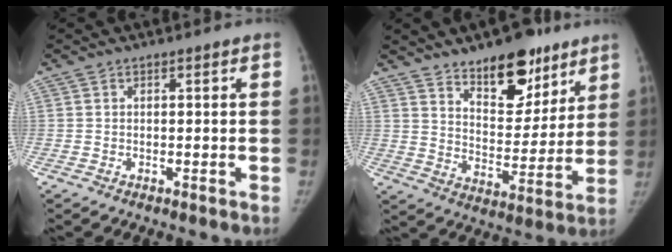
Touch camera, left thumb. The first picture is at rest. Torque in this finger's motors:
{"motor_torque": [0.60, -0.02, 0.02, -0.34, 0.04]}